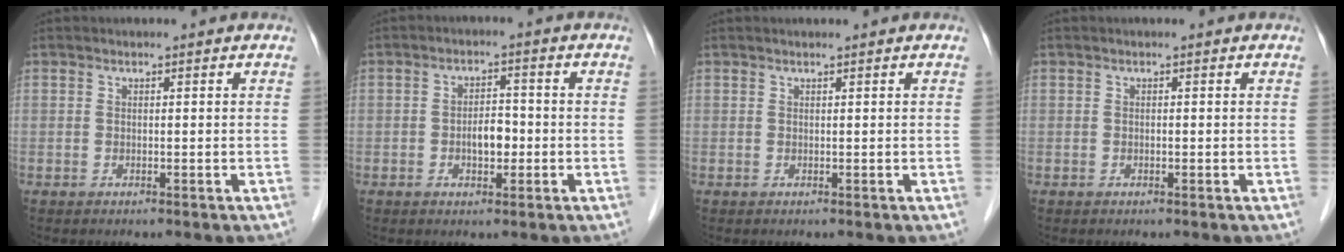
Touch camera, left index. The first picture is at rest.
{"total": 3.7, "force": [-0.9, 1.9, 3.1], "torque": [-0.053, 0.008, -0.015]}
{"total": 0.5, "force": [0.5, -0.1, 0.2], "torque": [-0.007, 0.004, 0.010]}
{"total": 0.0}